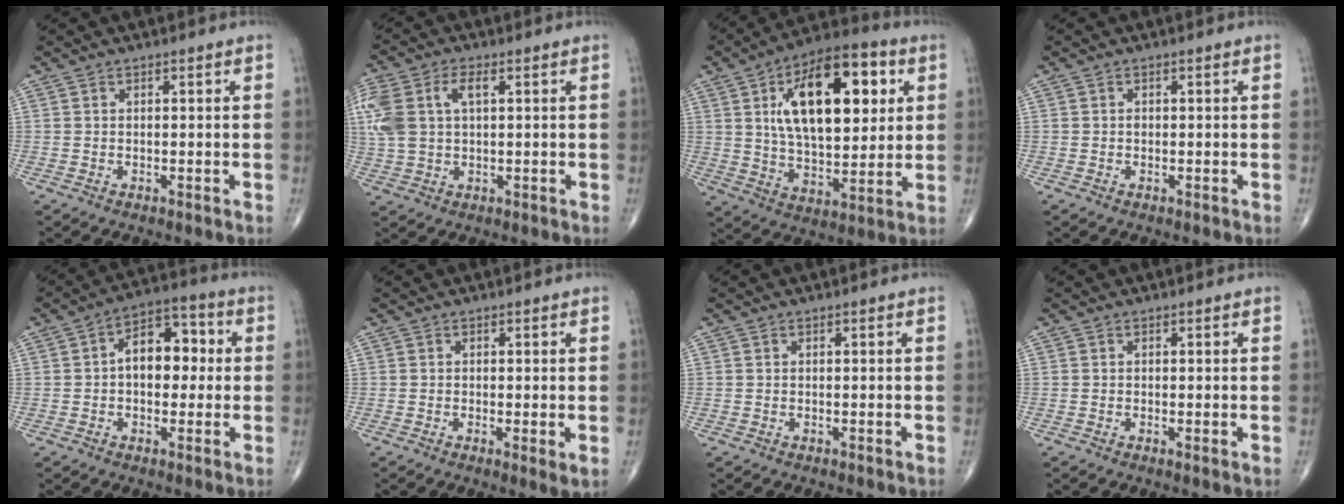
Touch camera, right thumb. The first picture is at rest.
{"total": 12.7, "force": [3.1, 7.5, 9.8], "torque": [-0.249, 0.018, 0.063]}
{"total": 22.8, "force": [6.4, 11.4, 18.7], "torque": [-0.262, -0.009, 0.101]}
{"total": 0.5, "force": [0.0, 0.4, 0.3], "torque": [-0.002, 0.002, -0.001]}
{"total": 10.5, "force": [0.7, 6.7, 8.0], "torque": [-0.090, 0.028, 0.003]}
{"total": 2.3, "force": [-0.2, 0.4, 2.3], "torque": [-0.043, -0.011, -0.008]}
{"total": 0.0}
{"total": 0.7, "force": [0.0, 0.1, 0.7], "torque": [-0.017, -0.004, -0.003]}